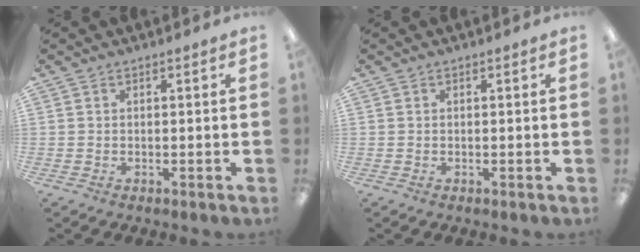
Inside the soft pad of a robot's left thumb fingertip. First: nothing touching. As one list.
[{"total": 0.0}]